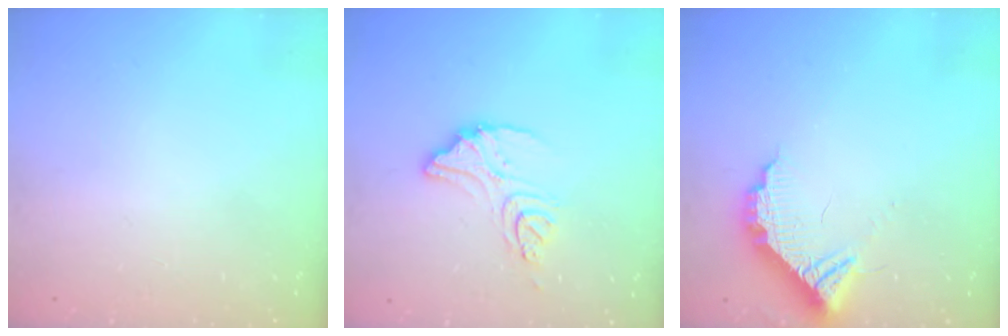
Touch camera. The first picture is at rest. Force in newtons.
{"total": 11.8, "press": 11.8, "slide": 0.4}
{"total": 10.8, "press": 10.8, "slide": 0.1}